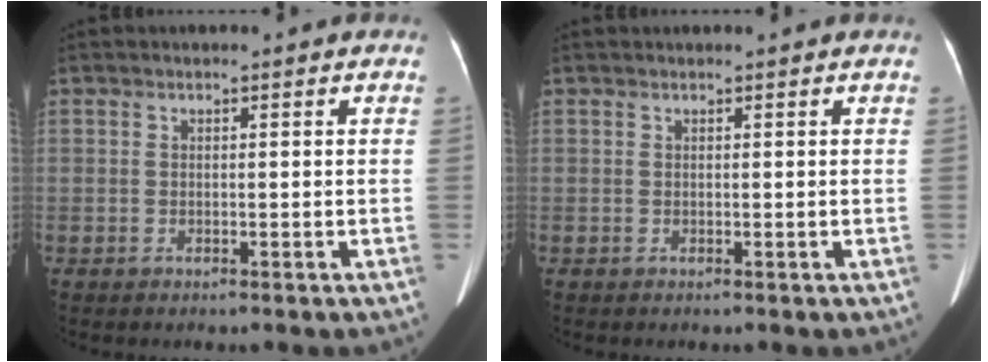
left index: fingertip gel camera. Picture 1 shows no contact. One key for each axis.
{"total": 1.6, "fx": 1.4, "fy": -0.1, "fz": 0.6, "tx": -0.007, "ty": 0.022, "tz": 0.023}